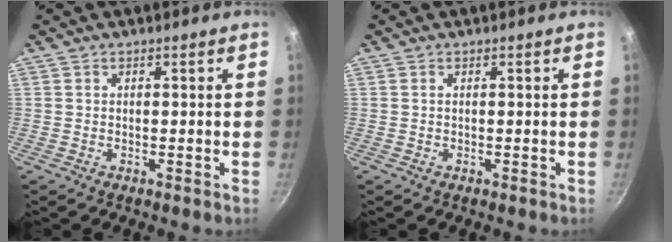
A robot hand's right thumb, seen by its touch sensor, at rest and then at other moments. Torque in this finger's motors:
{"motor_torque": [-0.16, -0.14, 0.27, 0.01, 0.00]}